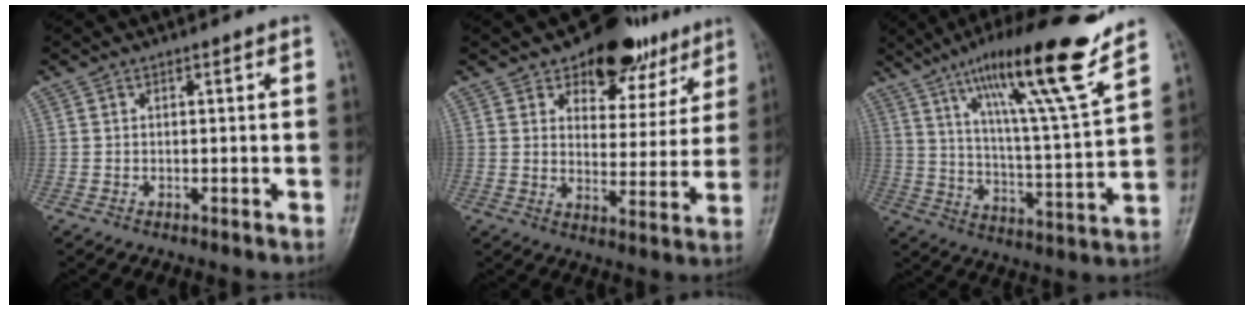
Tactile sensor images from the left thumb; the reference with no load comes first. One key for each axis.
{"total": 14.7, "fx": 10.1, "fy": 8.3, "fz": 6.7, "tx": -0.029, "ty": -0.055, "tz": 0.140}
{"total": 20.5, "fx": 13.4, "fy": 1.5, "fz": 15.4, "tx": -0.231, "ty": -0.061, "tz": 0.218}